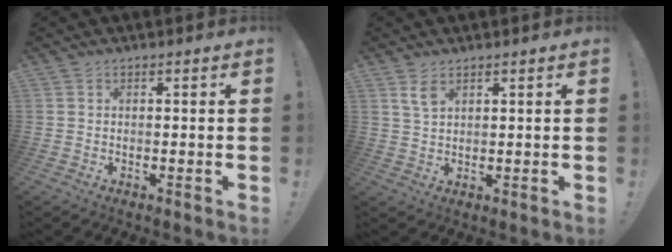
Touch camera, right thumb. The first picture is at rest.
{"total": 3.9, "force": [2.2, 1.8, 2.7], "torque": [-0.042, -0.010, 0.039]}